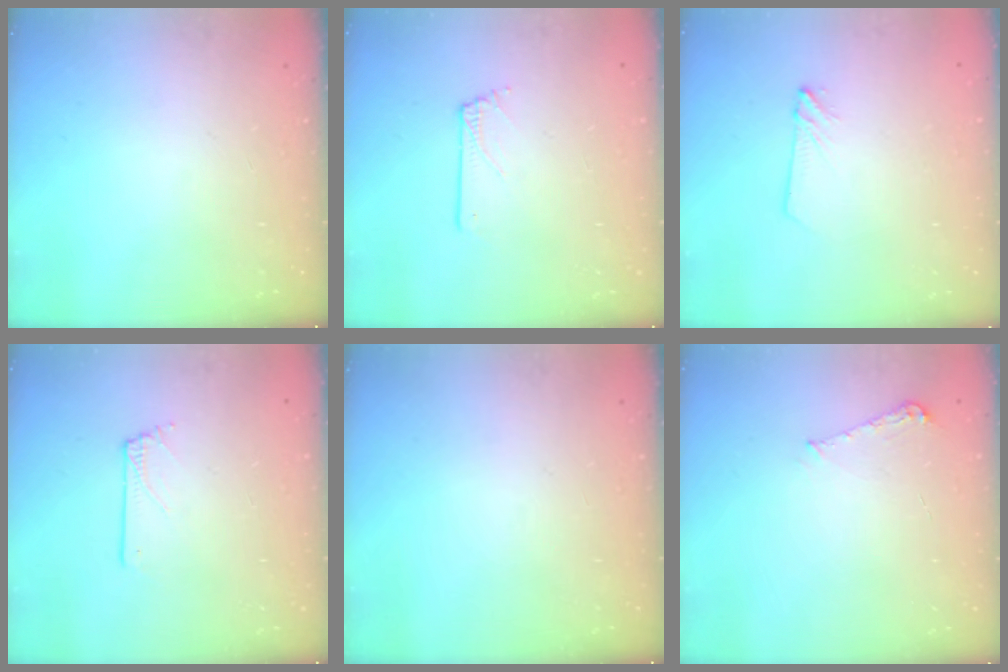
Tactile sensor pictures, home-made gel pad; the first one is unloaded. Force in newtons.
{"total": 0.6, "press": 0.6, "slide": 0.1}
{"total": 2.8, "press": 2.8, "slide": 0.3}
{"total": 0.6, "press": 0.6, "slide": 0.1}
{"total": 0.0}
{"total": 5.3, "press": 5.2, "slide": 0.5}